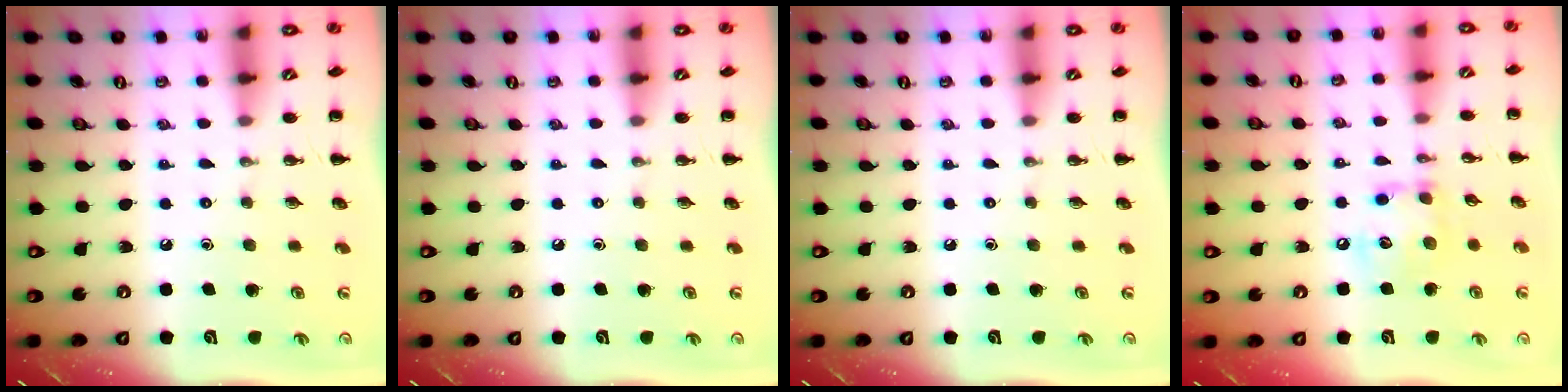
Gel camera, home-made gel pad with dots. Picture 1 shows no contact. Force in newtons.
{"total": 0.0}
{"total": 0.0}
{"total": 10.7, "press": 10.7, "slide": 0.6}